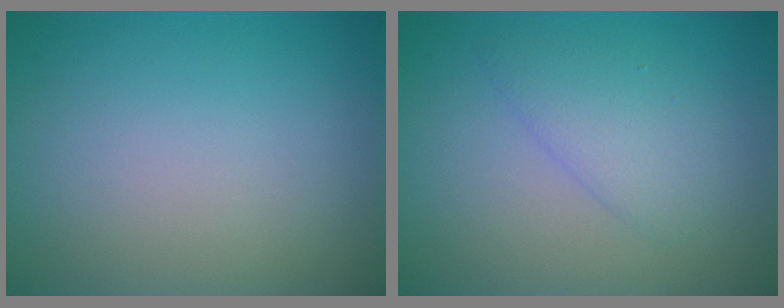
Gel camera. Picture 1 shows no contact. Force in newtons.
{"total": 2.5, "press": 2.5, "slide": 0.3}